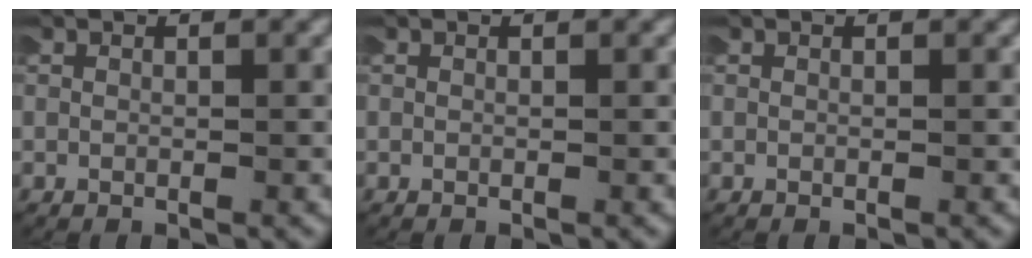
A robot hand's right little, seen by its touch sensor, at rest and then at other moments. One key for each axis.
{"total": 0.0}
{"total": 0.0}